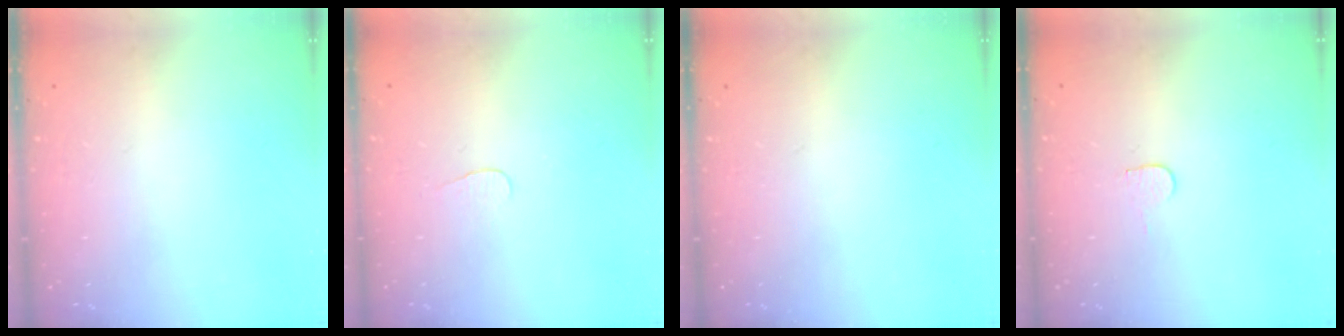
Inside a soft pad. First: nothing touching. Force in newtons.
{"total": 2.8, "press": 2.7, "slide": 0.3}
{"total": 0.0}
{"total": 4.9, "press": 4.9, "slide": 0.3}